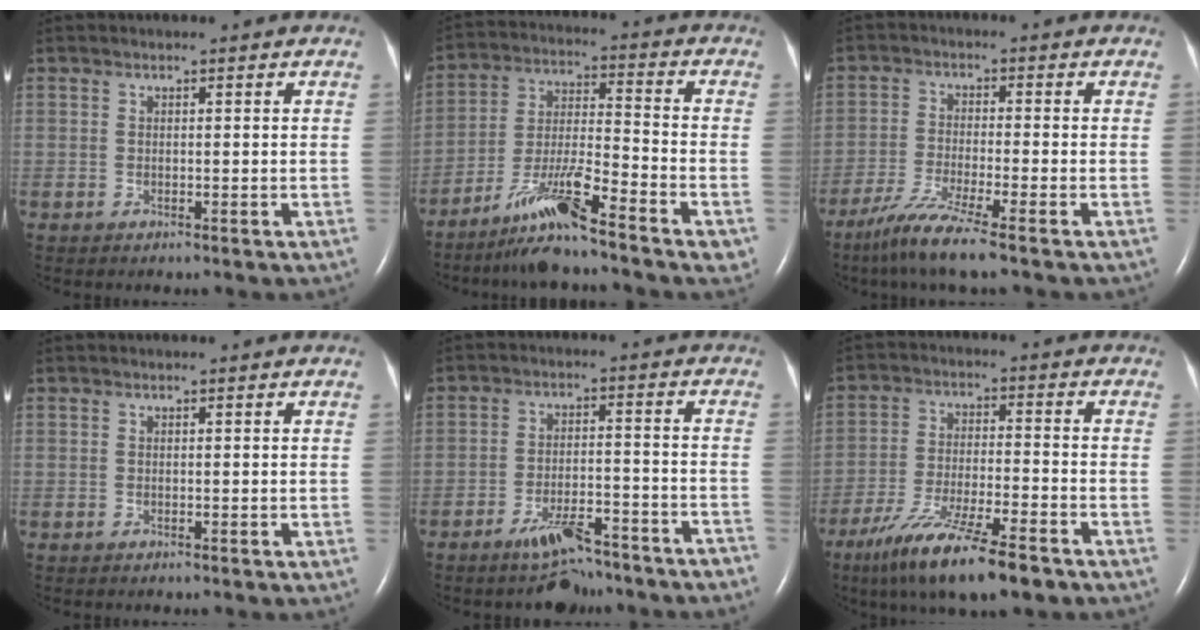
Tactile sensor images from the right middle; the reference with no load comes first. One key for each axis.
{"total": 11.6, "fx": -8.1, "fy": 0.4, "fz": 8.2, "tx": -0.150, "ty": -0.014, "tz": -0.147}
{"total": 7.7, "fx": -5.6, "fy": -0.7, "fz": 5.2, "tx": -0.104, "ty": -0.029, "tz": -0.107}
{"total": 0.0}
{"total": 9.2, "fx": -7.7, "fy": 2.3, "fz": 4.5, "tx": -0.063, "ty": 0.000, "tz": -0.117}
{"total": 14.3, "fx": -9.9, "fy": 1.9, "fz": 10.1, "tx": -0.186, "ty": -0.040, "tz": -0.172}